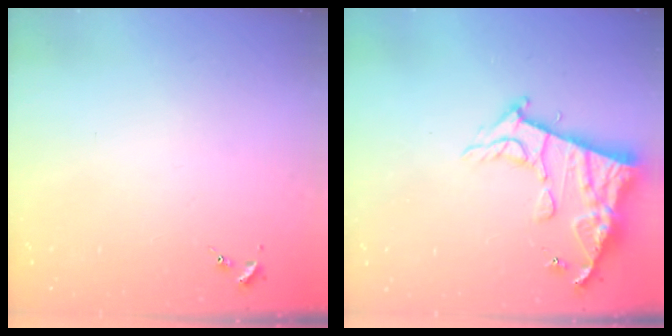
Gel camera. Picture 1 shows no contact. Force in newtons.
{"total": 14.9, "press": 14.8, "slide": 1.4}